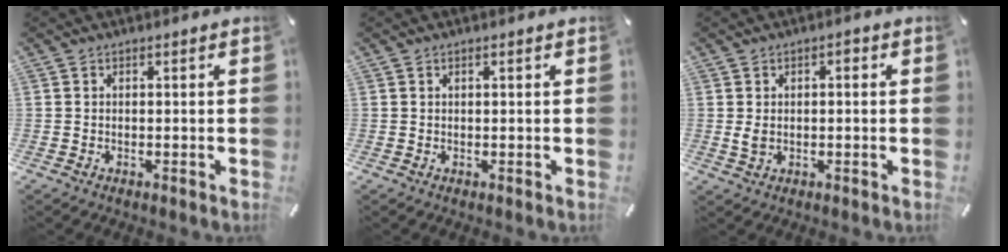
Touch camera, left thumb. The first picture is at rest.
{"total": 0.5, "force": [0.2, 0.0, 0.5], "torque": [-0.009, 0.000, 0.003]}
{"total": 3.2, "force": [0.0, 2.1, 2.4], "torque": [-0.037, 0.003, -0.001]}